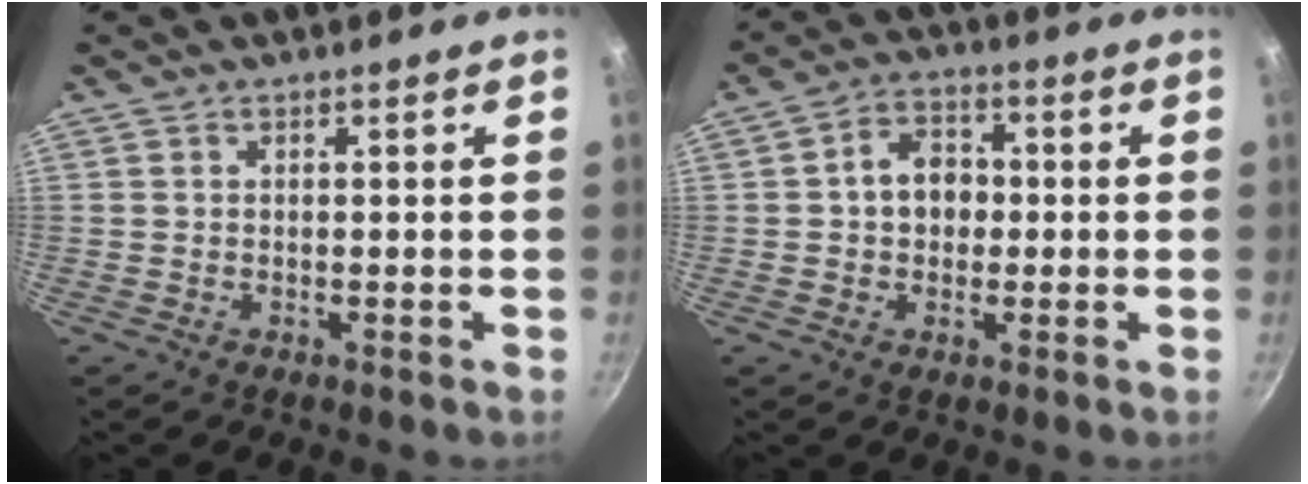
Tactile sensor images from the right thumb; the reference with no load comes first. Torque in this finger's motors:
{"motor_torque": [-0.12, 0.31, -0.03, 0.06, 0.04]}